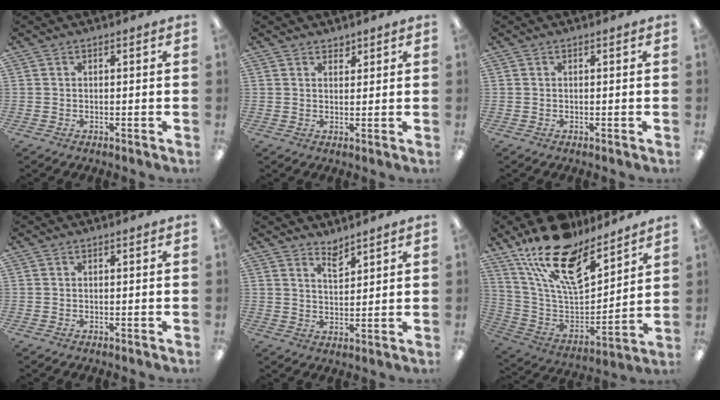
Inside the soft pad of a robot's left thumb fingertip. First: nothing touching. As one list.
[{"total": 2.1, "force": [1.9, 0.9, 0.2], "torque": [0.012, -0.013, 0.032]}, {"total": 0.0}, {"total": 0.0}, {"total": 4.3, "force": [3.9, 1.3, 1.2], "torque": [-0.007, -0.027, 0.067]}, {"total": 22.3, "force": [16.4, 9.1, 12.0], "torque": [-0.216, -0.106, 0.293]}]